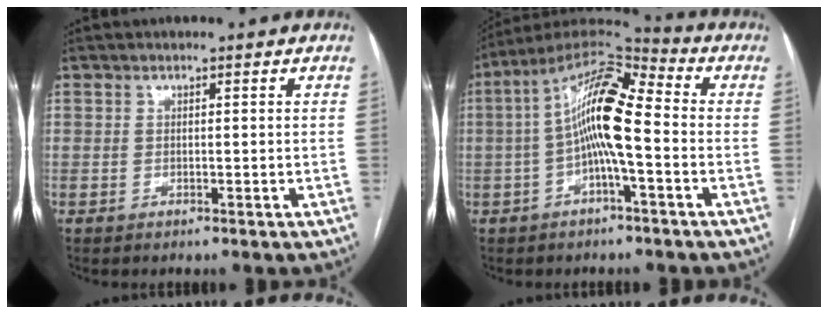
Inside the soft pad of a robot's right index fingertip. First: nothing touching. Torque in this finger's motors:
{"motor_torque": [2.13, 0.00, 0.46, 0.20]}